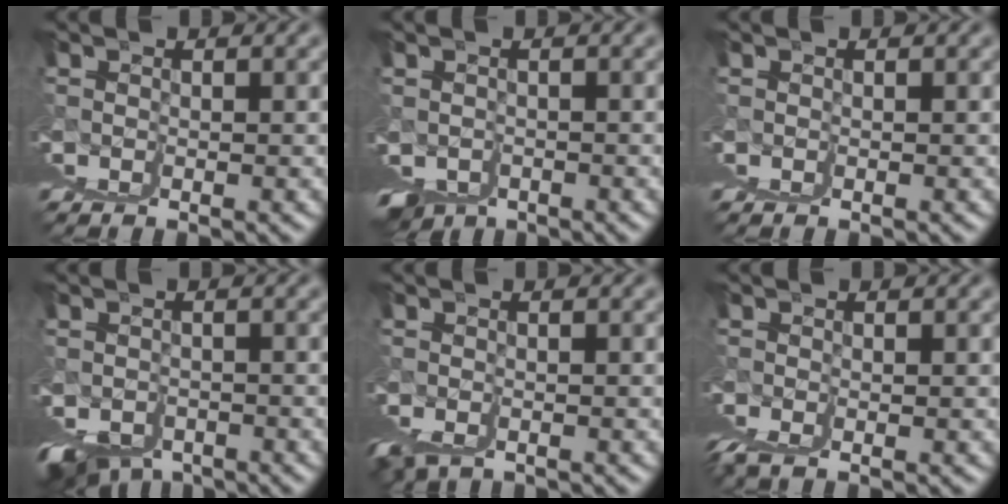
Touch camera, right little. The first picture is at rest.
{"total": 1.8, "force": [-1.5, -0.4, 0.8], "torque": [0.000, -0.030, -0.008]}
{"total": 0.6, "force": [0.2, -0.4, -0.3], "torque": [0.009, 0.002, 0.003]}
{"total": 3.2, "force": [-2.6, 0.0, 1.9], "torque": [-0.018, -0.038, -0.018]}
{"total": 1.9, "force": [-1.2, -1.4, -0.2], "torque": [0.006, -0.018, -0.005]}
{"total": 2.4, "force": [1.0, -1.0, 1.9], "torque": [-0.012, 0.014, 0.014]}